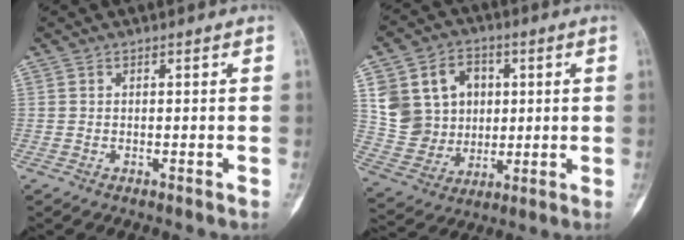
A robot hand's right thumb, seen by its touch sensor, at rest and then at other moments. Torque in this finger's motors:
{"motor_torque": [1.20, 1.40, 0.10, 0.13, 0.06]}